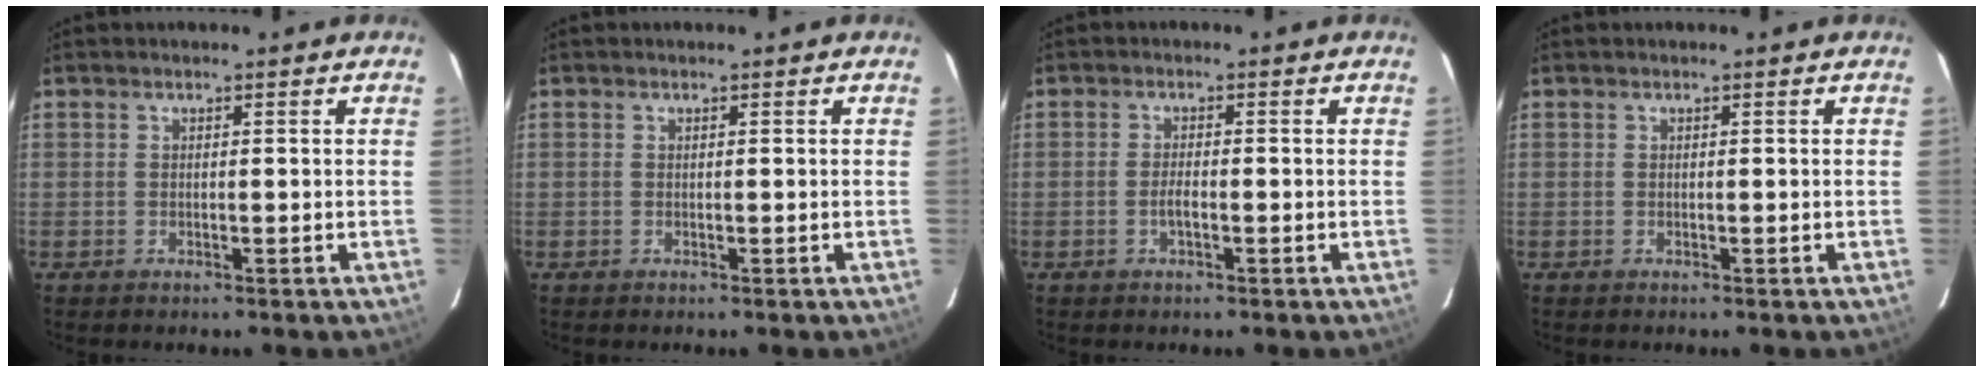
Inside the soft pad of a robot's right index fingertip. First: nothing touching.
{"total": 0.0}
{"total": 1.7, "force": [-0.7, 0.5, 1.4], "torque": [-0.030, 0.000, -0.013]}
{"total": 0.0}